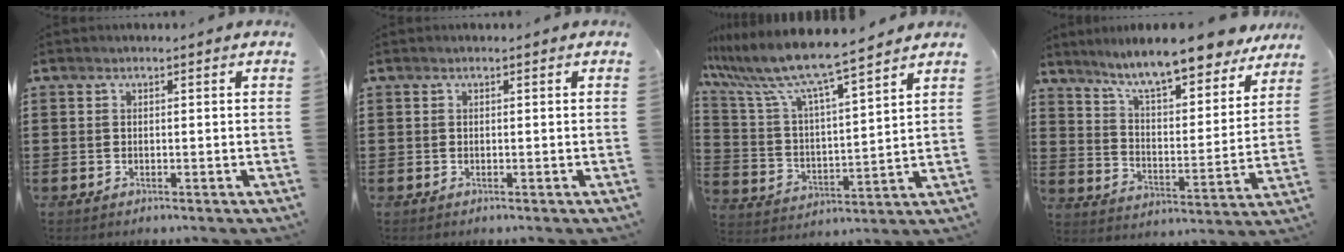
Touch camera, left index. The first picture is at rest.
{"total": 0.0}
{"total": 8.3, "force": [7.3, -0.2, 3.9], "torque": [-0.108, -0.051, 0.120]}
{"total": 10.7, "force": [9.3, 0.2, 5.2], "torque": [-0.125, -0.056, 0.156]}